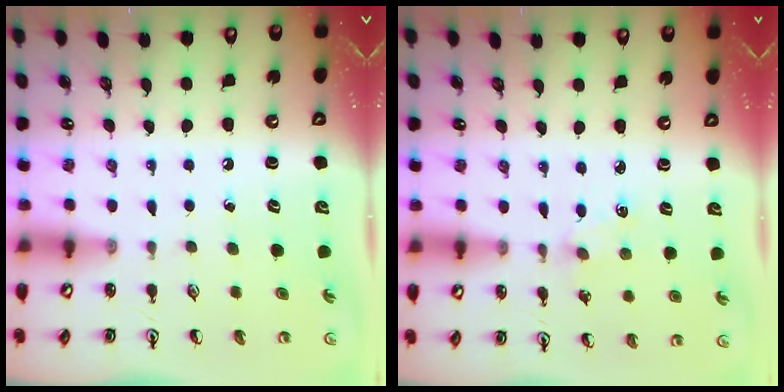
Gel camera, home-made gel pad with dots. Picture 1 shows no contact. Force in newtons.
{"total": 1.4, "press": 1.3, "slide": 0.3}